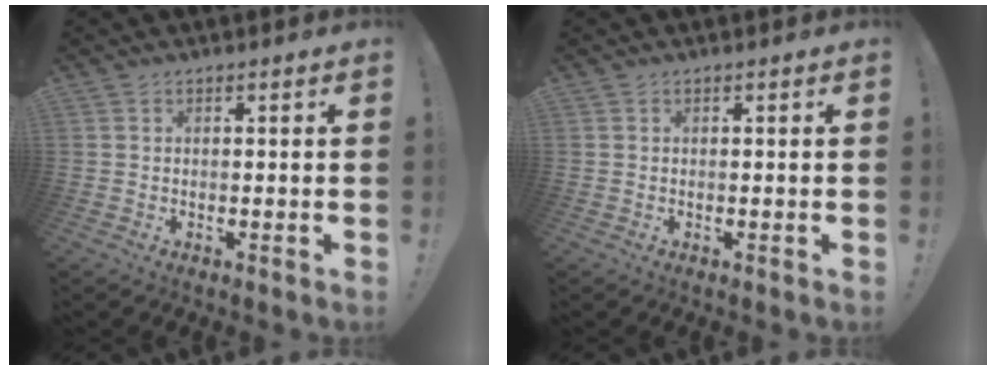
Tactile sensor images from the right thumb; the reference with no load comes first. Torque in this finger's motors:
{"motor_torque": [0.00, 0.00, -0.02, 0.02, 0.01]}